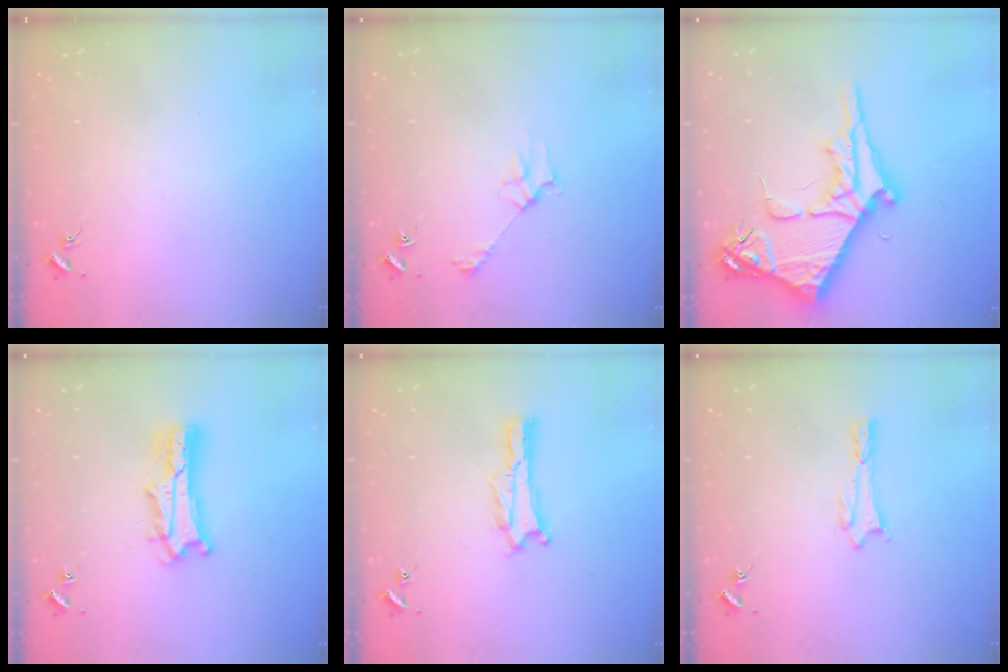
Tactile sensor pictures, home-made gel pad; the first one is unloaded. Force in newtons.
{"total": 3.1, "press": 3.1, "slide": 0.3}
{"total": 10.4, "press": 10.4, "slide": 0.9}
{"total": 6.1, "press": 6.1, "slide": 0.5}
{"total": 0.0}
{"total": 0.7, "press": 0.7, "slide": 0.1}